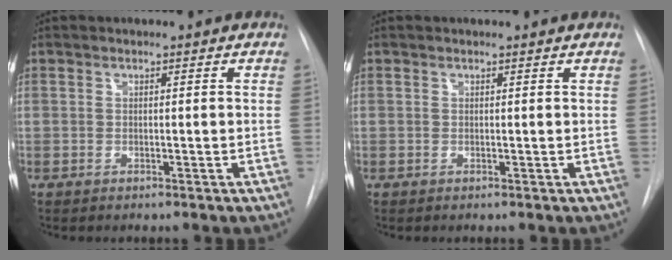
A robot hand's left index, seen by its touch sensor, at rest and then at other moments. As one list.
[{"total": 0.8, "force": [0.8, -0.1, 0.1], "torque": [-0.009, 0.002, 0.005]}]